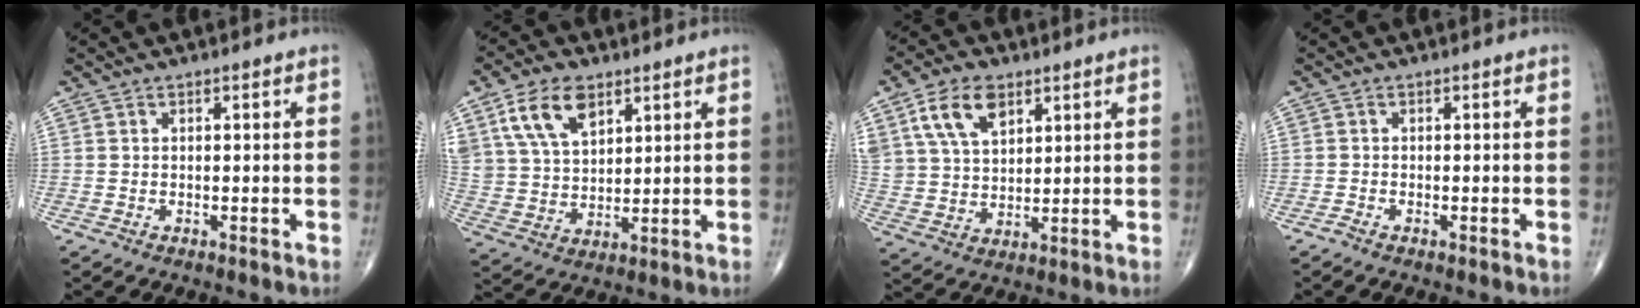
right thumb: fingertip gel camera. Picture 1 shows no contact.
{"total": 11.6, "force": [6.2, 6.8, 7.1], "torque": [-0.121, -0.018, 0.126]}
{"total": 10.8, "force": [5.6, 6.5, 6.6], "torque": [-0.111, -0.014, 0.112]}
{"total": 0.7, "force": [-0.6, 0.2, 0.4], "torque": [-0.015, 0.000, -0.013]}